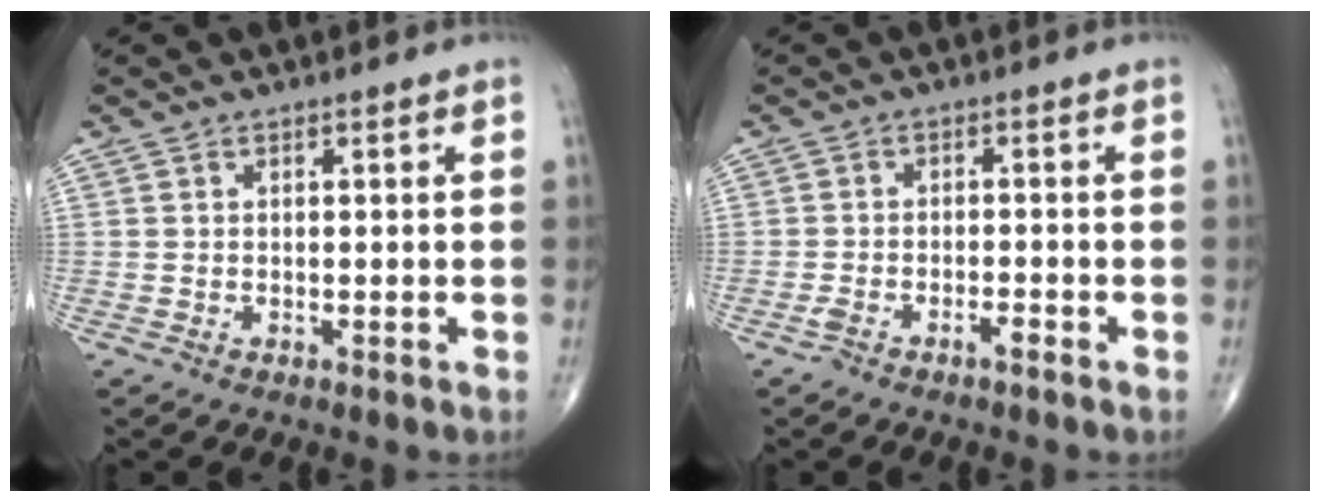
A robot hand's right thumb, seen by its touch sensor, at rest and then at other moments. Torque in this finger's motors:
{"motor_torque": [0.27, -0.19, 0.12, 0.04, 0.03]}